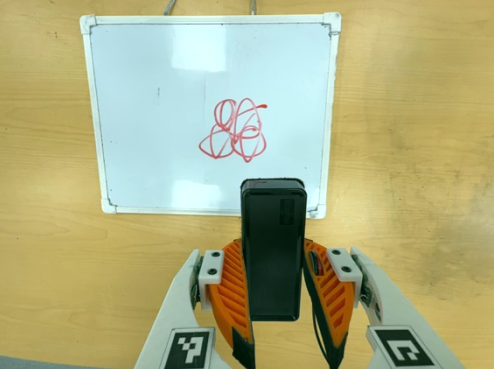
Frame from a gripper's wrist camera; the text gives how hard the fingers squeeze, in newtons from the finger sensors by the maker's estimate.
{"total": 4.7, "left": 3.4, "right": 5.9}